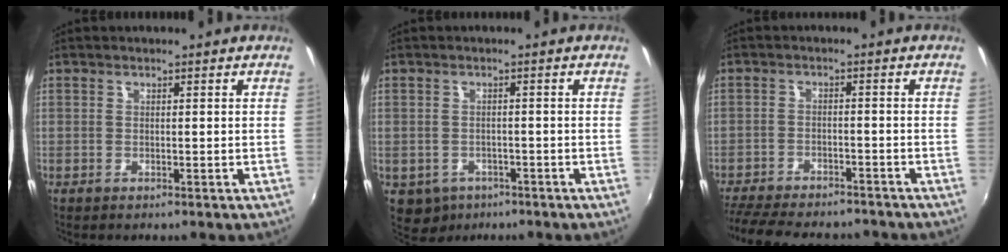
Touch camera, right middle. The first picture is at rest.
{"total": 5.1, "force": [-2.6, 4.0, 1.7], "torque": [-0.044, -0.009, -0.031]}
{"total": 16.8, "force": [-14.3, 5.1, 7.2], "torque": [-0.162, -0.023, -0.213]}